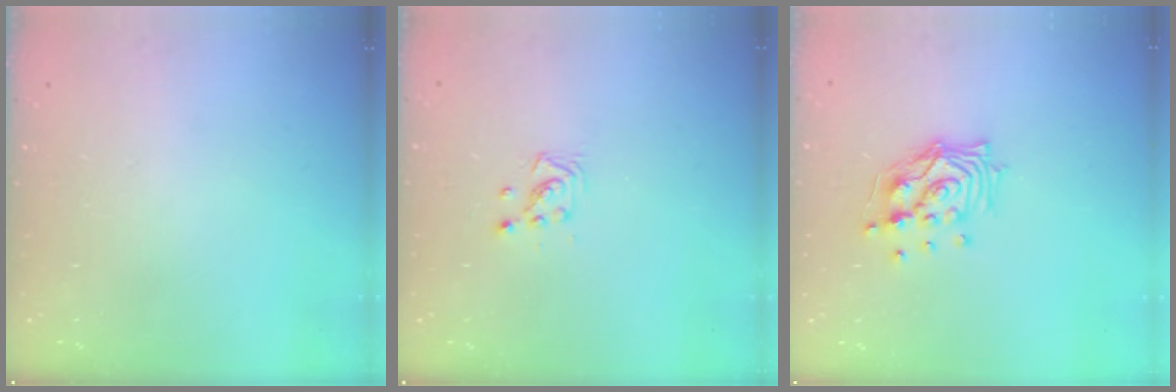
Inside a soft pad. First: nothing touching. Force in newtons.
{"total": 3.4, "press": 3.4, "slide": 0.3}
{"total": 12.0, "press": 12.0, "slide": 0.9}